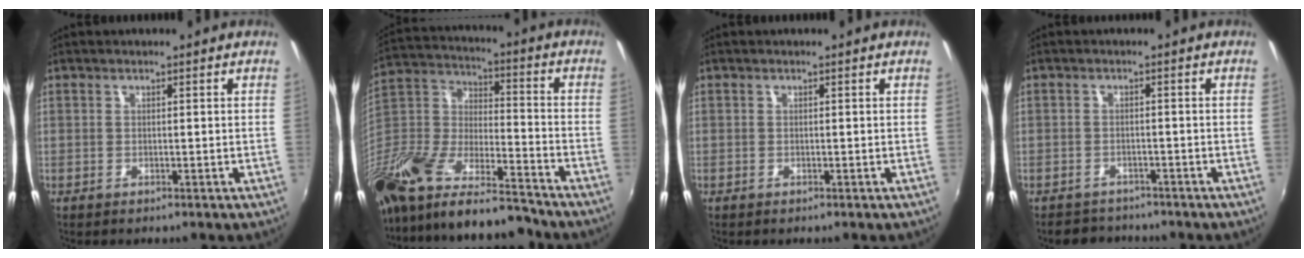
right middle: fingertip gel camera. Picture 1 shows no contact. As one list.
[{"total": 22.5, "force": [-15.9, 7.6, 14.0], "torque": [-0.282, -0.033, -0.282]}, {"total": 0.0}, {"total": 4.6, "force": [-4.0, 2.2, 0.3], "torque": [-0.019, 0.005, -0.064]}]